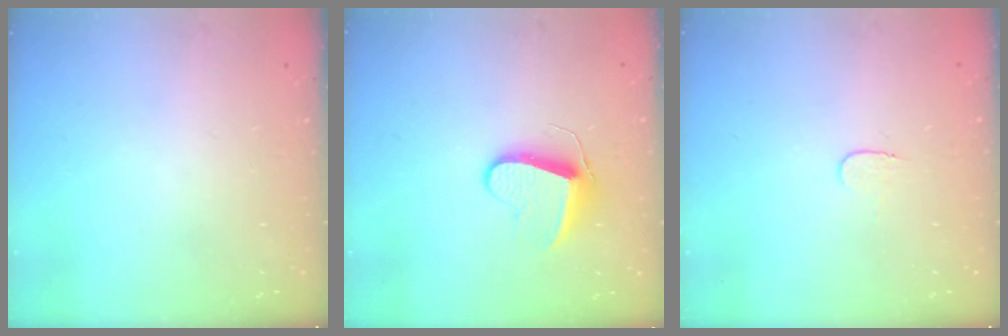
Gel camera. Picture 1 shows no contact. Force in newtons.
{"total": 9.4, "press": 9.4, "slide": 0.7}
{"total": 3.8, "press": 3.7, "slide": 0.4}